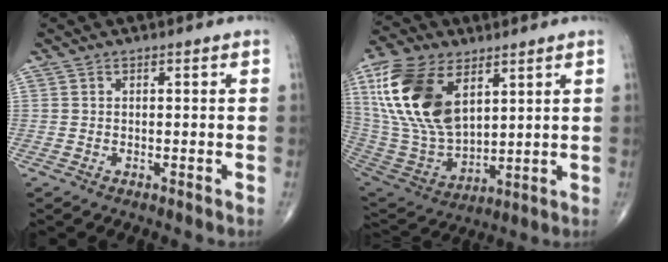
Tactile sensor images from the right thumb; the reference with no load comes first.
{"total": 21.9, "force": [8.5, 12.3, 15.9], "torque": [-0.315, -0.035, 0.167]}